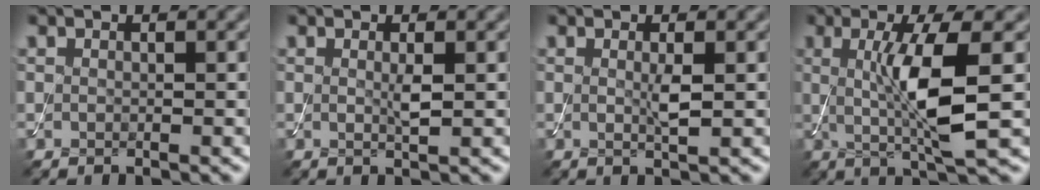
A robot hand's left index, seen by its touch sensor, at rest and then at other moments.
{"total": 1.1, "force": [0.2, 0.1, 1.1], "torque": [-0.022, -0.001, 0.002]}
{"total": 1.5, "force": [0.2, 0.2, 1.5], "torque": [-0.029, -0.001, 0.002]}
{"total": 6.5, "force": [0.3, 1.1, 6.4], "torque": [-0.123, -0.006, 0.011]}